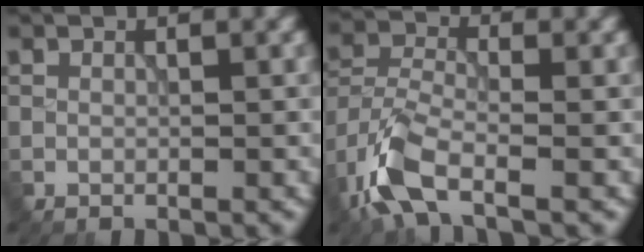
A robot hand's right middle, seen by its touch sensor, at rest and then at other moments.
{"total": 6.2, "force": [-3.8, 2.4, 4.3], "torque": [-0.095, -0.006, -0.089]}